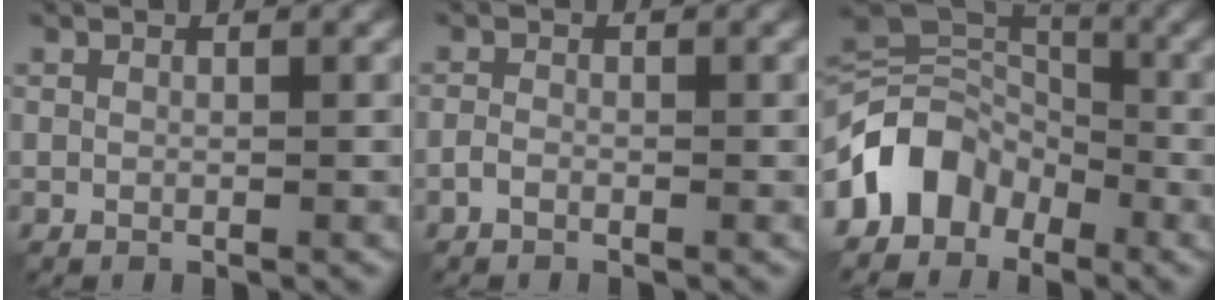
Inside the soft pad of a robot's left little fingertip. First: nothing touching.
{"total": 0.9, "force": [-0.6, 0.5, 0.5], "torque": [-0.008, 0.001, -0.015]}
{"total": 6.2, "force": [-3.7, 4.5, 2.3], "torque": [-0.028, 0.007, -0.083]}